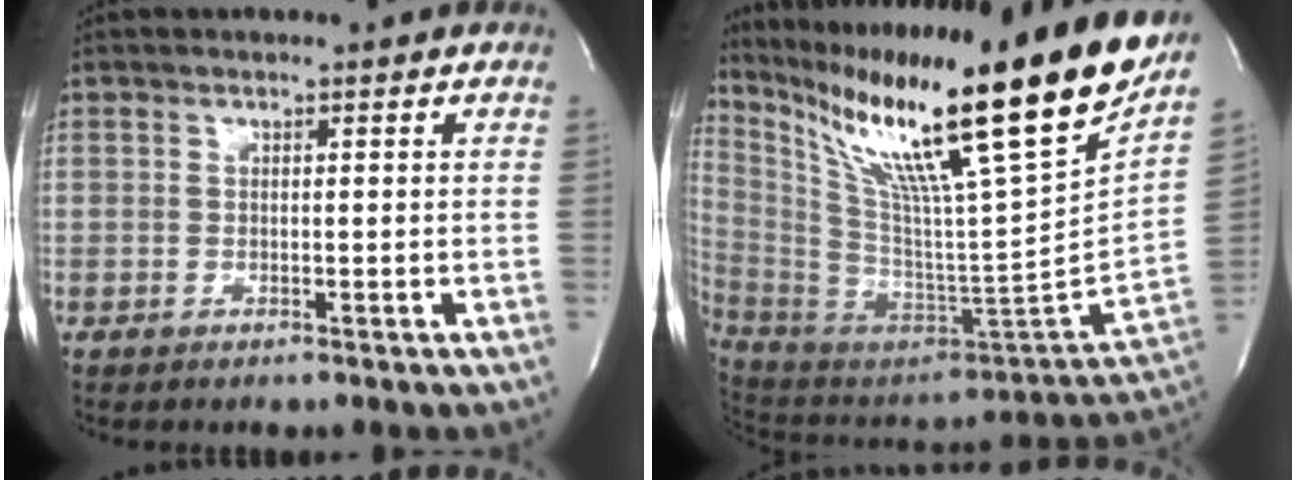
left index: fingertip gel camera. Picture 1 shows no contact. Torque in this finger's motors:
{"motor_torque": [1.67, -0.47, 1.05, 0.21]}